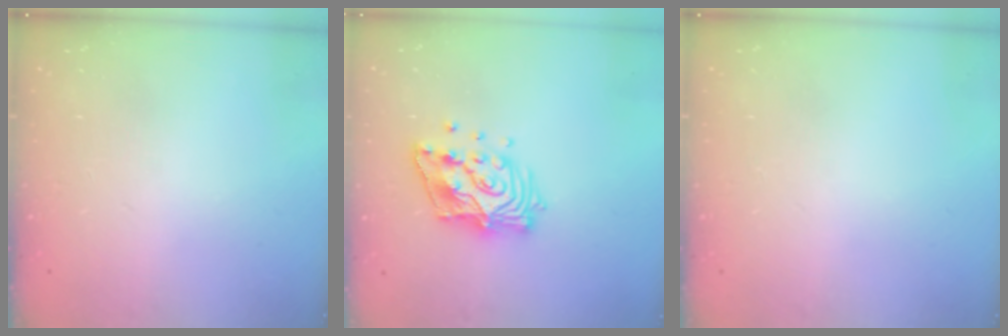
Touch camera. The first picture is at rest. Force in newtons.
{"total": 13.9, "press": 13.8, "slide": 1.5}
{"total": 0.0}